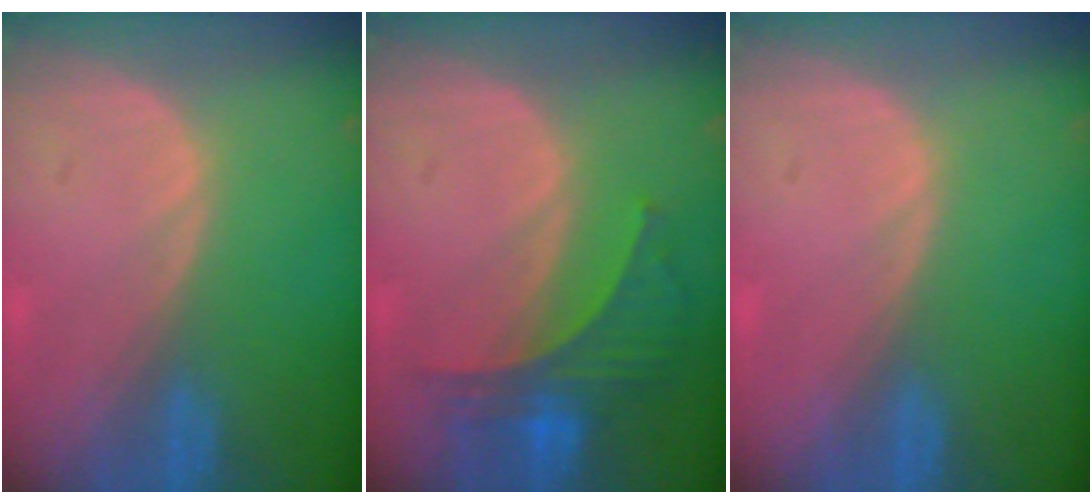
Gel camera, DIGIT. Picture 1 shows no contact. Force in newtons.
{"total": 5.8, "press": 5.7, "slide": 0.5}
{"total": 0.0}